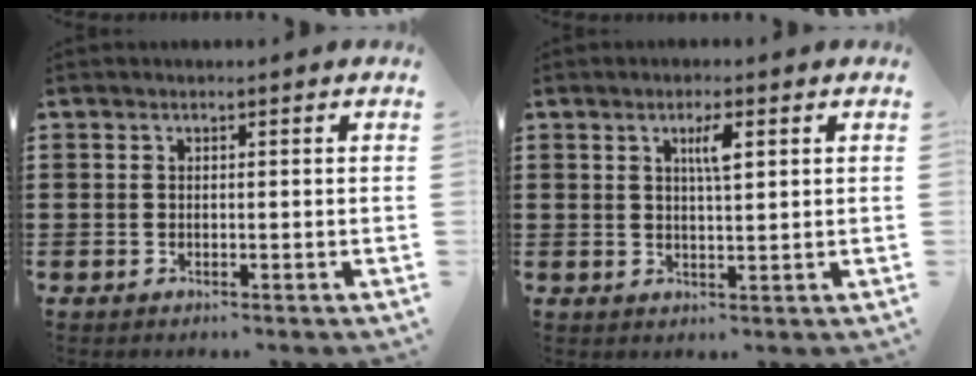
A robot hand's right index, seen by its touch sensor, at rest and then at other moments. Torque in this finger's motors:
{"motor_torque": [0.15, -0.05, 0.06, 0.04]}